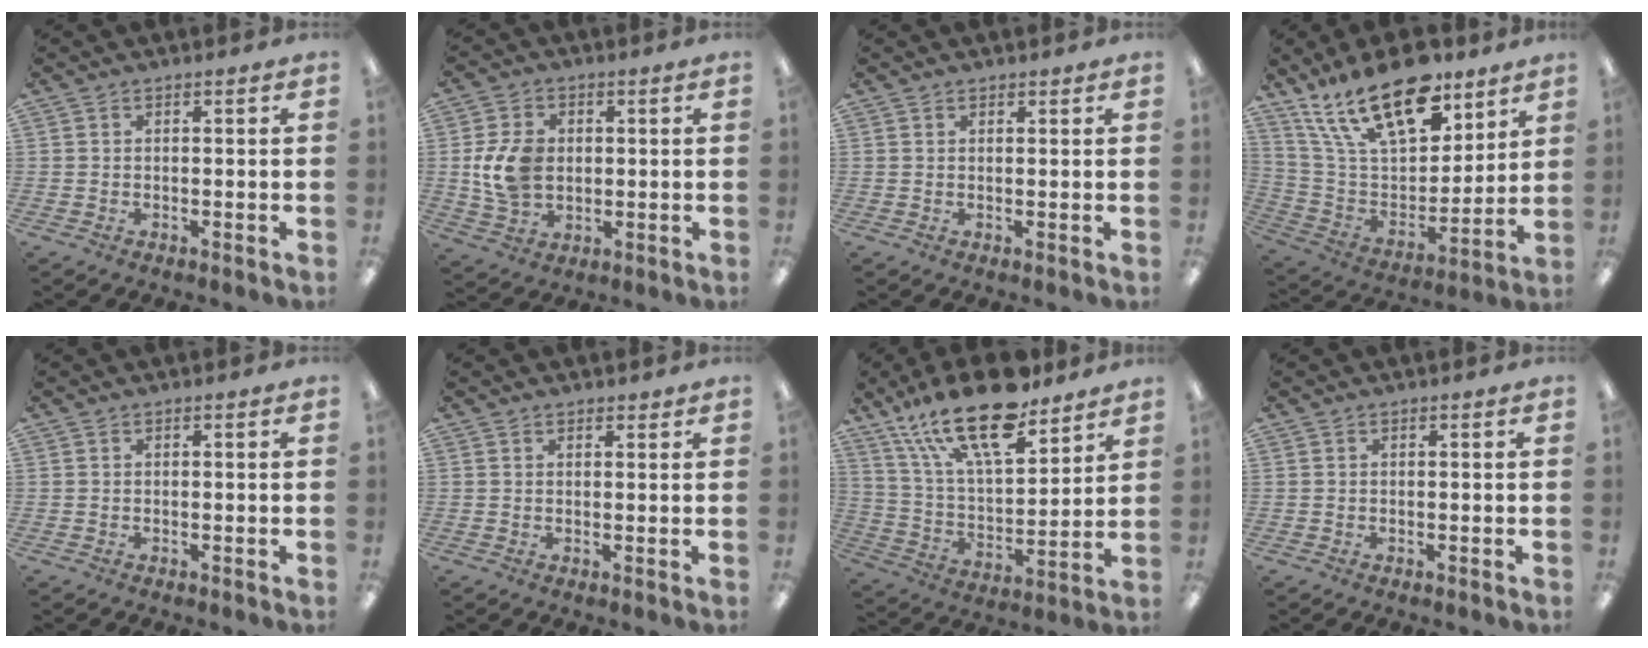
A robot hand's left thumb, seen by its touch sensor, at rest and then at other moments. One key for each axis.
{"total": 10.5, "fx": 0.7, "fy": 8.0, "fz": 6.7, "tx": -0.137, "ty": 0.009, "tz": 0.016}
{"total": 1.0, "fx": 0.9, "fy": 0.5, "fz": 0.0, "tx": 0.008, "ty": -0.004, "tz": 0.016}
{"total": 23.5, "fx": 15.4, "fy": 10.9, "fz": 14.1, "tx": -0.269, "ty": -0.080, "tz": 0.271}
{"total": 0.0}
{"total": 1.3, "fx": 1.2, "fy": 0.6, "fz": 0.1, "tx": 0.006, "ty": -0.004, "tz": 0.021}
{"total": 22.3, "fx": 15.5, "fy": 8.3, "fz": 13.7, "tx": -0.253, "ty": -0.085, "tz": 0.267}
{"total": 0.0}